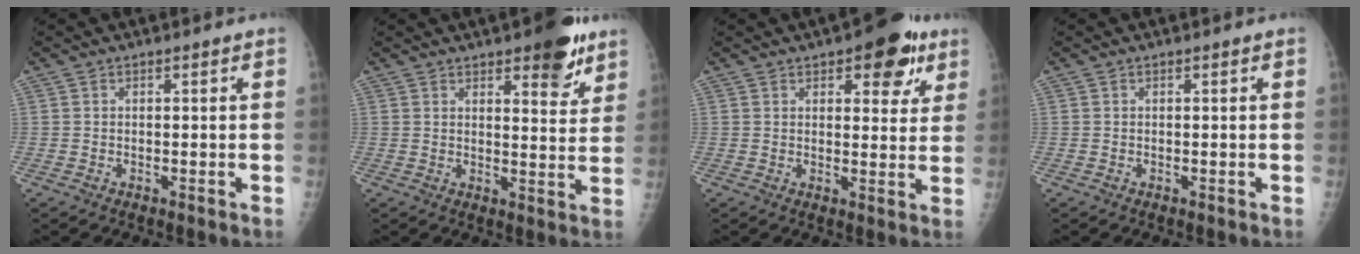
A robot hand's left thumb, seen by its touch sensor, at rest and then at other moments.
{"total": 9.4, "force": [5.9, 3.3, 6.5], "torque": [-0.059, -0.031, 0.076]}
{"total": 10.0, "force": [5.4, 4.8, 7.0], "torque": [-0.050, -0.017, 0.063]}
{"total": 0.0}